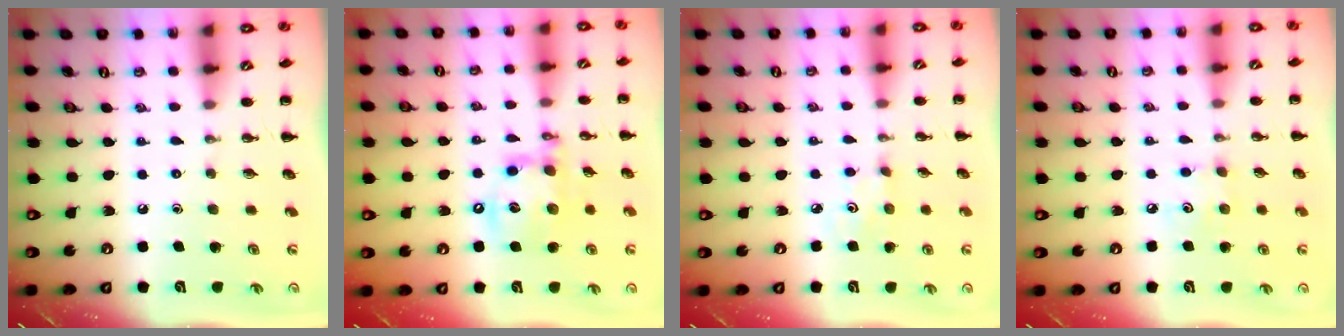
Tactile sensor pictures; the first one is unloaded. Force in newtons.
{"total": 14.6, "press": 14.3, "slide": 2.9}
{"total": 2.7, "press": 2.7, "slide": 0.3}
{"total": 4.4, "press": 4.2, "slide": 1.1}